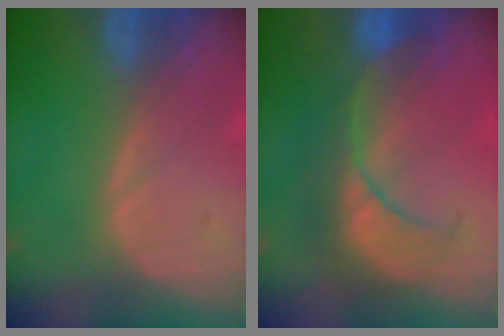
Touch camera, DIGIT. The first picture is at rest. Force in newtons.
{"total": 8.0, "press": 7.8, "slide": 1.6}